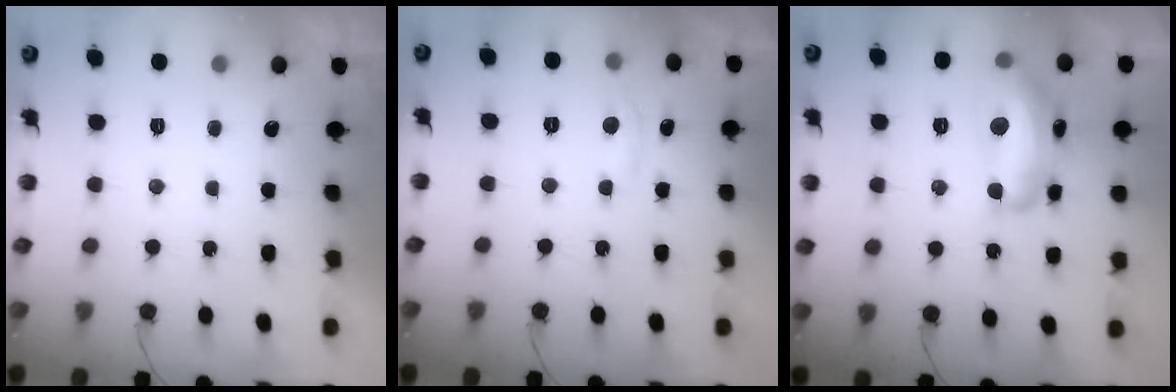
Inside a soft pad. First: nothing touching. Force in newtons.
{"total": 3.3, "press": 3.3, "slide": 0.5}
{"total": 15.3, "press": 15.2, "slide": 0.9}